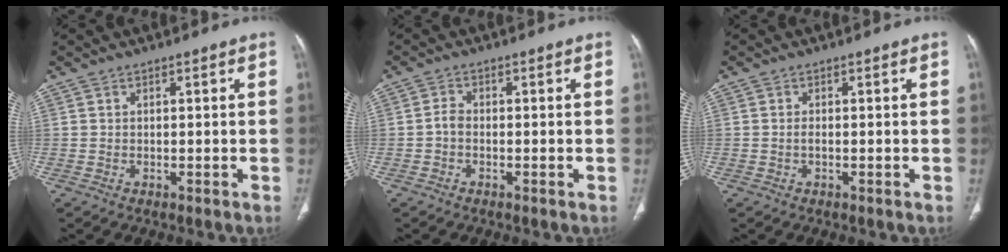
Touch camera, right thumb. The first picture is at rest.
{"total": 1.8, "force": [-0.6, 1.1, 1.2], "torque": [-0.022, 0.005, -0.017]}
{"total": 0.6, "force": [-0.2, 0.2, 0.6], "torque": [-0.011, 0.000, -0.003]}